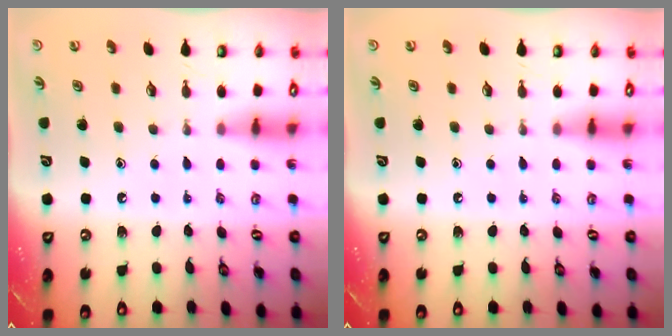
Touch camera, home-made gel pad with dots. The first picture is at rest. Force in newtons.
{"total": 0.0}